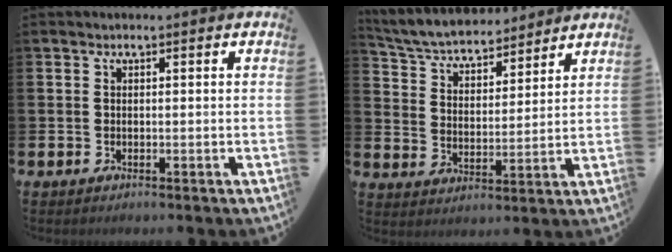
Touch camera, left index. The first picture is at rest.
{"total": 5.9, "force": [5.6, 1.4, 1.1], "torque": [-0.056, -0.039, 0.097]}